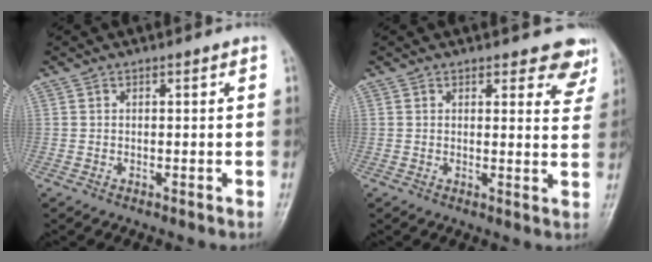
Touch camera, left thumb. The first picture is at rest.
{"total": 6.4, "force": [5.4, 2.5, 2.3], "torque": [0.013, -0.033, 0.044]}